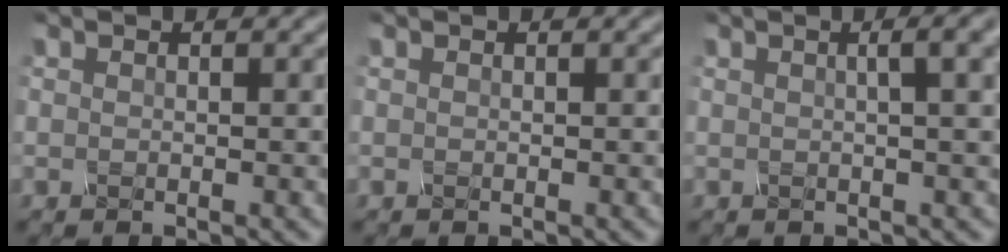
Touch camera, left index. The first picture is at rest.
{"total": 0.0}
{"total": 6.7, "force": [2.5, 3.1, 5.4], "torque": [-0.033, 0.047, 0.008]}